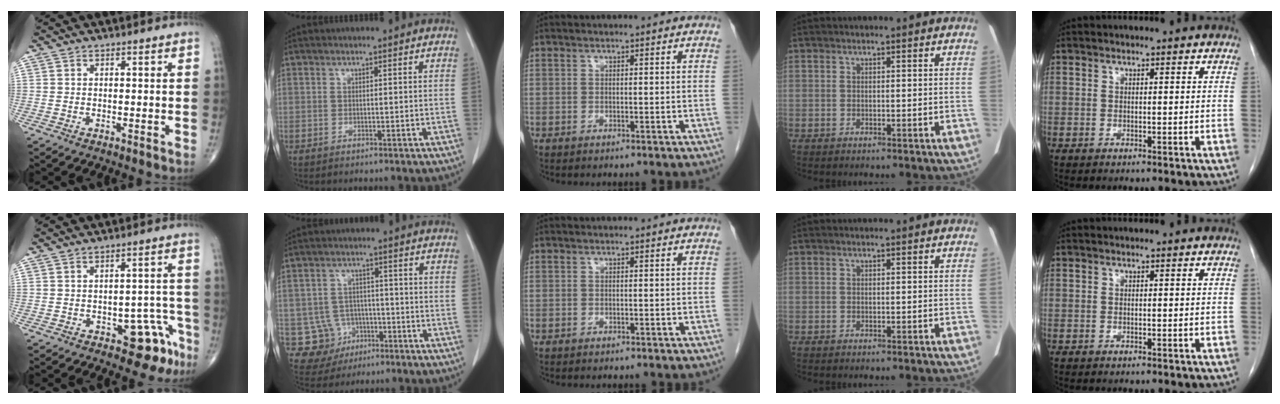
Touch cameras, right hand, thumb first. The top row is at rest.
{"thumb": {"total": 8.4, "force": [-4.5, 4.3, 5.7], "torque": [-0.031, 0.037, -0.052]}, "index": {"total": 7.3, "force": [-2.4, 6.9, 0.8], "torque": [-0.016, 0.010, -0.029]}}